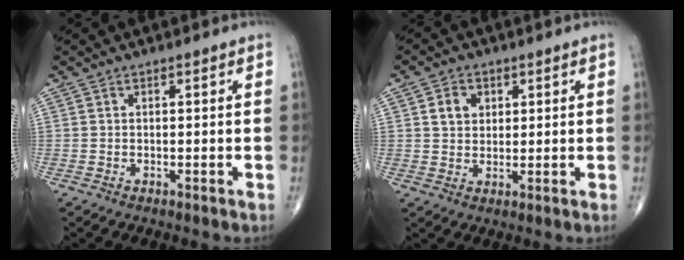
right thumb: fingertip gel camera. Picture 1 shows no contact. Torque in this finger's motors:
{"motor_torque": [-0.31, 0.22, 0.22, 0.49, 0.09]}